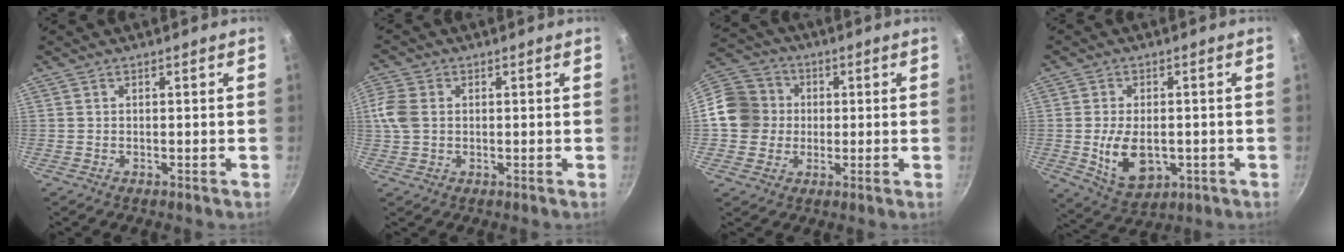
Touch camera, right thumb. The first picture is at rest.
{"total": 5.6, "force": [0.6, 4.2, 3.7], "torque": [-0.080, 0.008, 0.007]}
{"total": 12.5, "force": [0.2, 11.5, 4.9], "torque": [-0.067, 0.031, -0.011]}
{"total": 10.3, "force": [-1.6, 6.4, 7.9], "torque": [-0.123, -0.005, -0.011]}